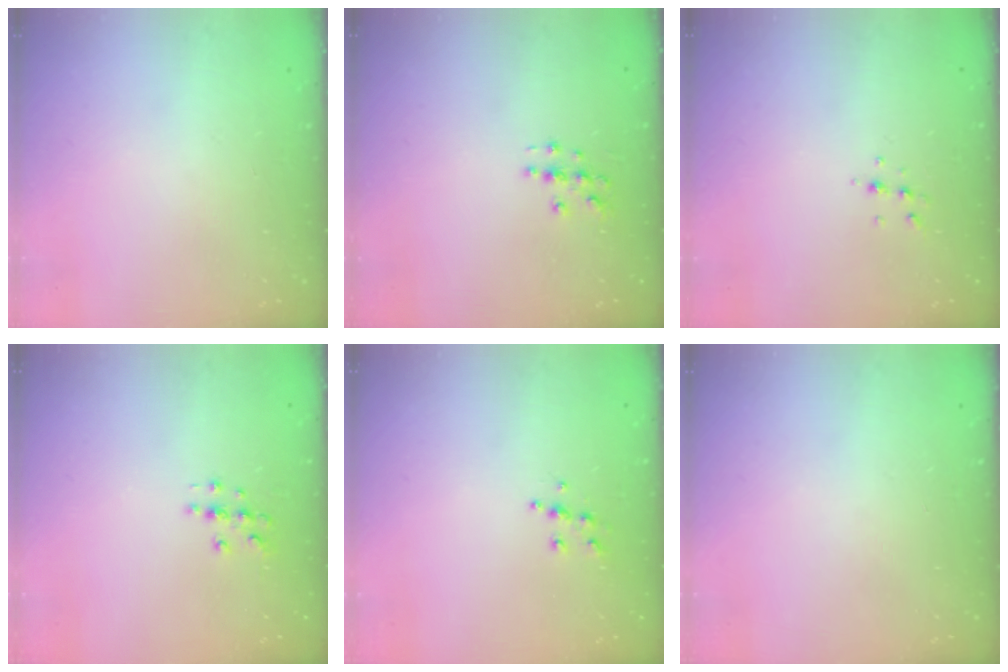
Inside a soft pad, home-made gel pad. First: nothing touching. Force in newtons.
{"total": 3.0, "press": 3.0, "slide": 0.3}
{"total": 3.9, "press": 3.8, "slide": 1.2}
{"total": 3.6, "press": 3.6, "slide": 0.5}
{"total": 5.7, "press": 5.7, "slide": 0.6}
{"total": 0.0}